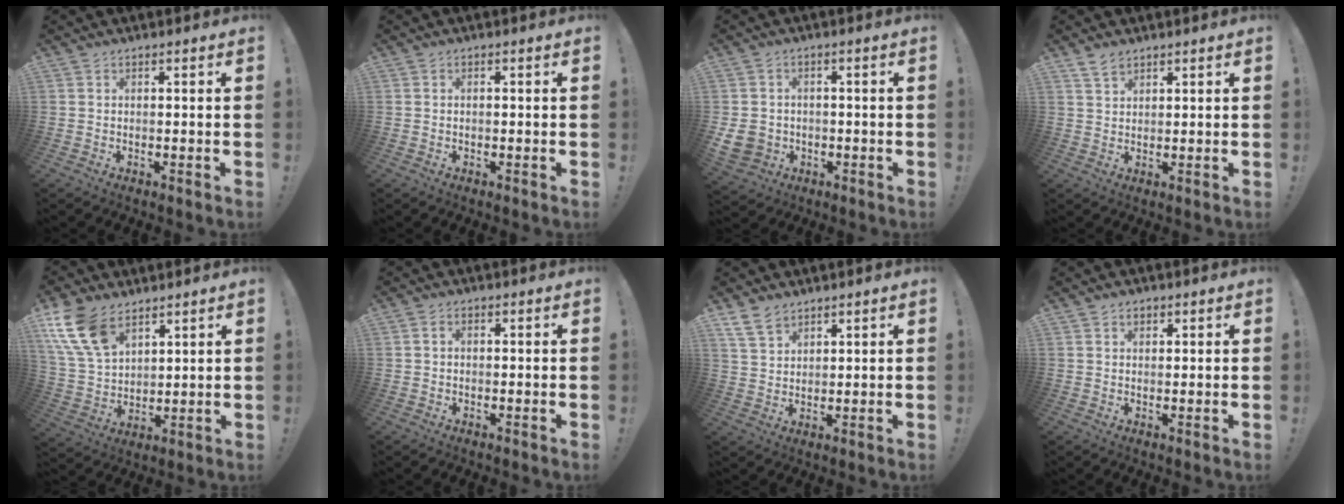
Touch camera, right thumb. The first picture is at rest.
{"total": 0.0}
{"total": 7.2, "force": [-1.3, 6.2, 3.3], "torque": [-0.070, 0.005, -0.022]}
{"total": 3.8, "force": [2.8, 2.0, 1.6], "torque": [-0.028, -0.011, 0.053]}
{"total": 14.9, "force": [8.7, 8.6, 8.4], "torque": [-0.173, -0.039, 0.168]}
{"total": 1.2, "force": [-0.2, 0.8, 0.8], "torque": [-0.020, 0.007, -0.003]}
{"total": 6.8, "force": [5.1, 3.6, 2.7], "torque": [-0.061, -0.017, 0.101]}
{"total": 1.6, "force": [0.9, 1.1, 0.6], "torque": [0.001, -0.004, 0.015]}